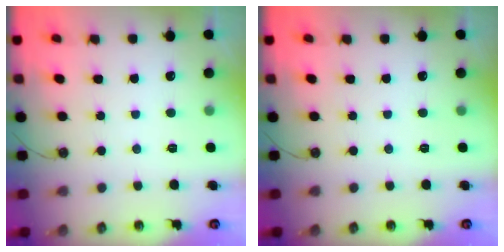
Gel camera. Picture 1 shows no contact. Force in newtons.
{"total": 0.0}